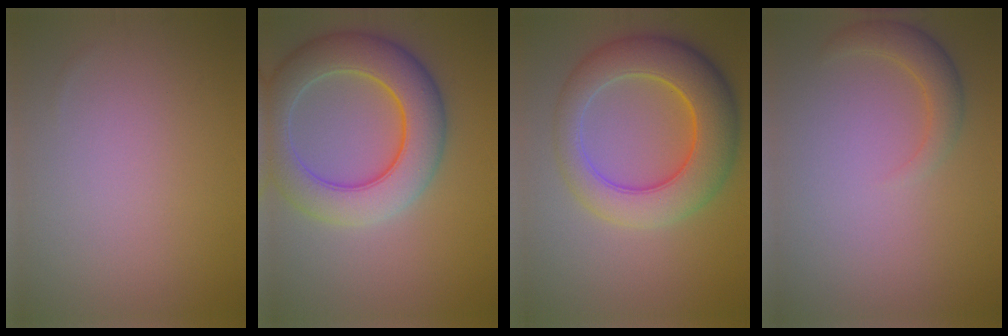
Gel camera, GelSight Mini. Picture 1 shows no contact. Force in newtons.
{"total": 8.8, "press": 8.8, "slide": 0.4}
{"total": 8.8, "press": 8.8, "slide": 0.4}
{"total": 2.4, "press": 2.4, "slide": 0.1}